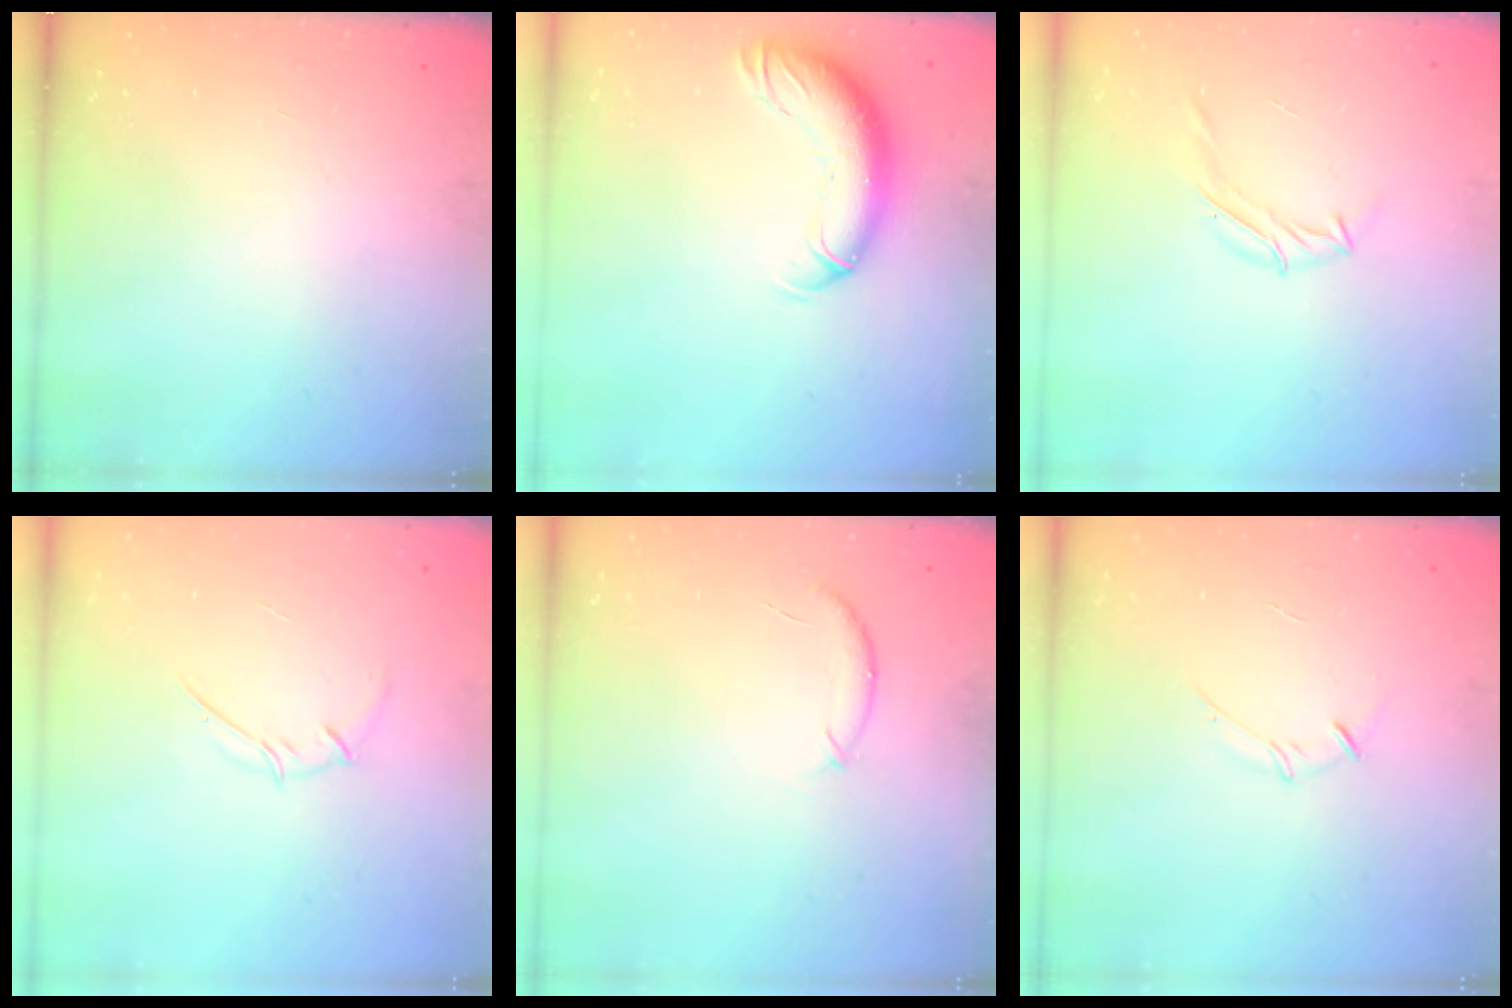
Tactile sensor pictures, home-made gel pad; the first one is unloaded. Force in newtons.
{"total": 13.1, "press": 12.8, "slide": 2.9}
{"total": 6.4, "press": 6.3, "slide": 1.4}
{"total": 3.6, "press": 3.5, "slide": 0.9}
{"total": 6.5, "press": 6.5, "slide": 1.0}
{"total": 3.5, "press": 3.3, "slide": 1.0}